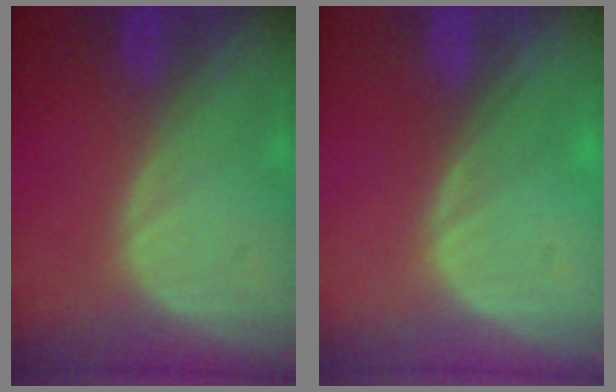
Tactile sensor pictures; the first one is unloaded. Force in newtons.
{"total": 0.5, "press": 0.1, "slide": 0.5}